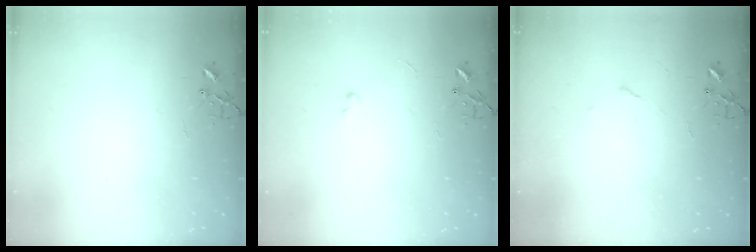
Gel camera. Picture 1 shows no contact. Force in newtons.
{"total": 2.6, "press": 2.6, "slide": 0.4}
{"total": 2.9, "press": 2.8, "slide": 0.5}